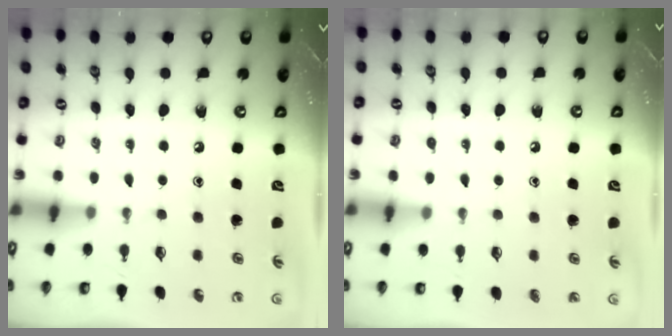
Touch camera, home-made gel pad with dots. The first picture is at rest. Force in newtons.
{"total": 1.7, "press": 1.7, "slide": 0.2}